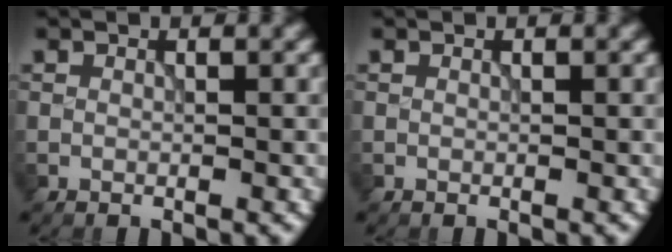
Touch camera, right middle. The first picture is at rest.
{"total": 0.0}